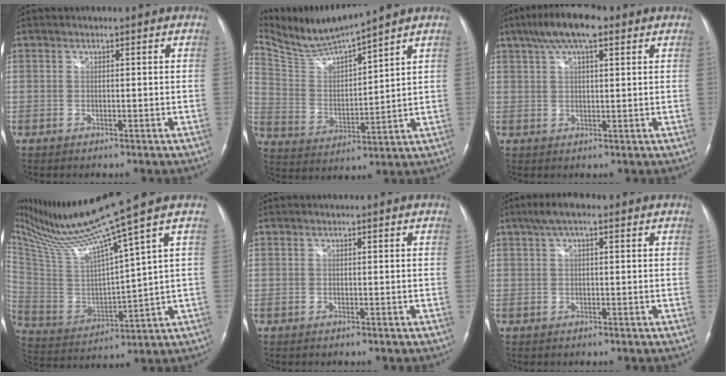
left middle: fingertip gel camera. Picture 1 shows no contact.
{"total": 10.0, "force": [9.4, -1.2, 3.1], "torque": [-0.077, -0.005, 0.194]}
{"total": 8.9, "force": [5.5, 2.4, 6.7], "torque": [-0.125, 0.024, 0.090]}
{"total": 16.8, "force": [12.6, -2.7, 10.8], "torque": [-0.194, -0.014, 0.237]}
{"total": 0.0}
{"total": 4.6, "force": [2.6, 1.3, 3.6], "torque": [-0.070, 0.029, 0.041]}